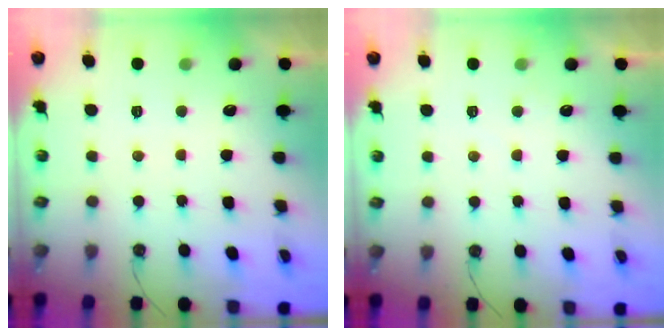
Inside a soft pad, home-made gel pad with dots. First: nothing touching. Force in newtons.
{"total": 3.9, "press": 3.8, "slide": 0.5}